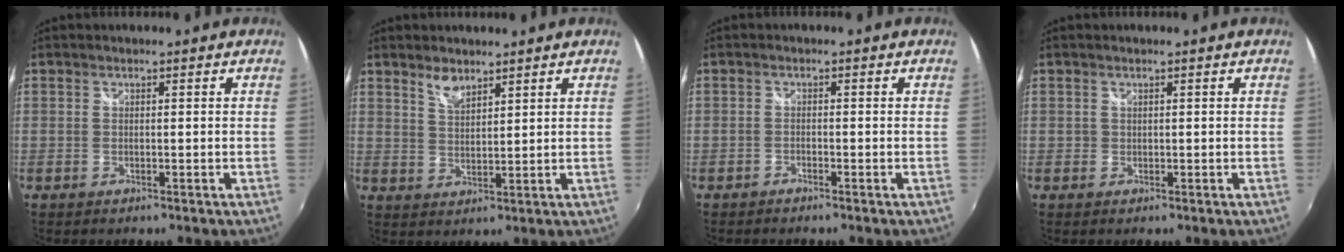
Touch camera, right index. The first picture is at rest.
{"total": 3.7, "force": [2.9, 1.2, 1.9], "torque": [-0.032, 0.000, 0.052]}
{"total": 1.0, "force": [-0.9, 0.2, 0.2], "torque": [-0.009, -0.002, -0.022]}
{"total": 0.7, "force": [0.1, 0.7, 0.1], "torque": [0.000, 0.000, 0.000]}